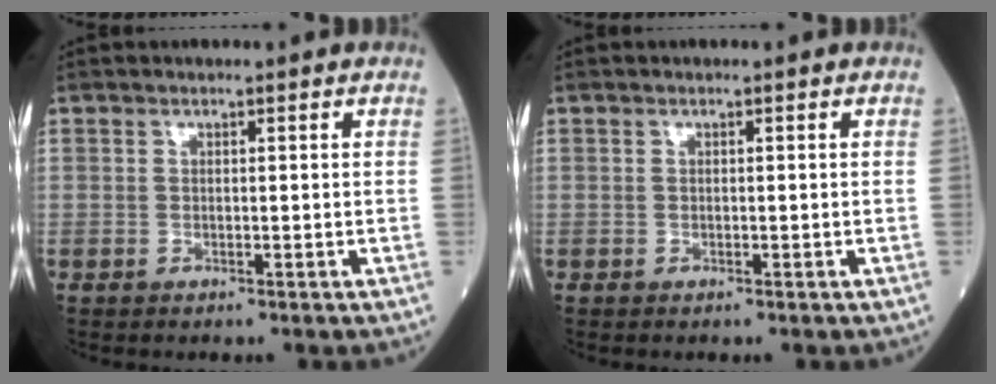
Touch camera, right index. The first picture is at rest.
{"total": 0.0}